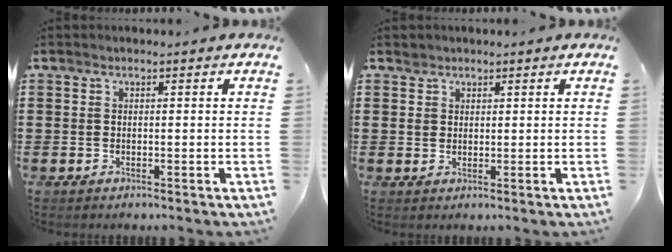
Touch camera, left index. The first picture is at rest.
{"total": 1.6, "force": [1.1, 1.2, 0.0], "torque": [-0.005, 0.004, 0.022]}